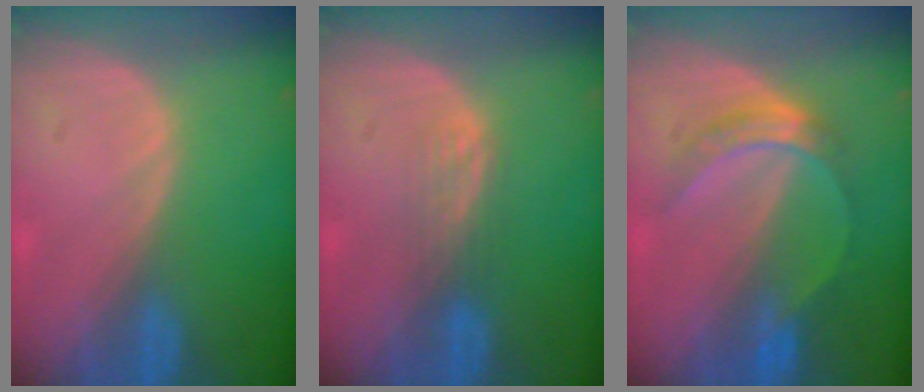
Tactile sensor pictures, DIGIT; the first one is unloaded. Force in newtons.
{"total": 2.4, "press": 2.3, "slide": 0.4}
{"total": 5.0, "press": 4.9, "slide": 1.1}